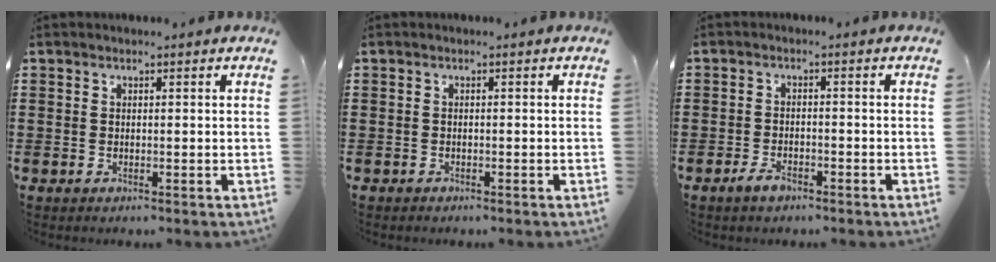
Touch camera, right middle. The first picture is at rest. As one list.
[{"total": 0.6, "force": [-0.5, 0.3, 0.0], "torque": [-0.001, 0.003, -0.013]}, {"total": 2.5, "force": [-1.8, 1.2, 1.2], "torque": [-0.029, 0.002, -0.038]}]